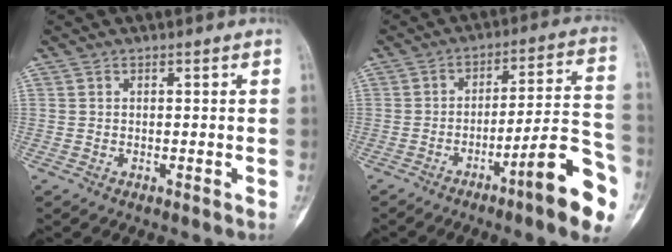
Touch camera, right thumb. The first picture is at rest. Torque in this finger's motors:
{"motor_torque": [0.23, 0.40, 0.37, 0.07, 0.04]}